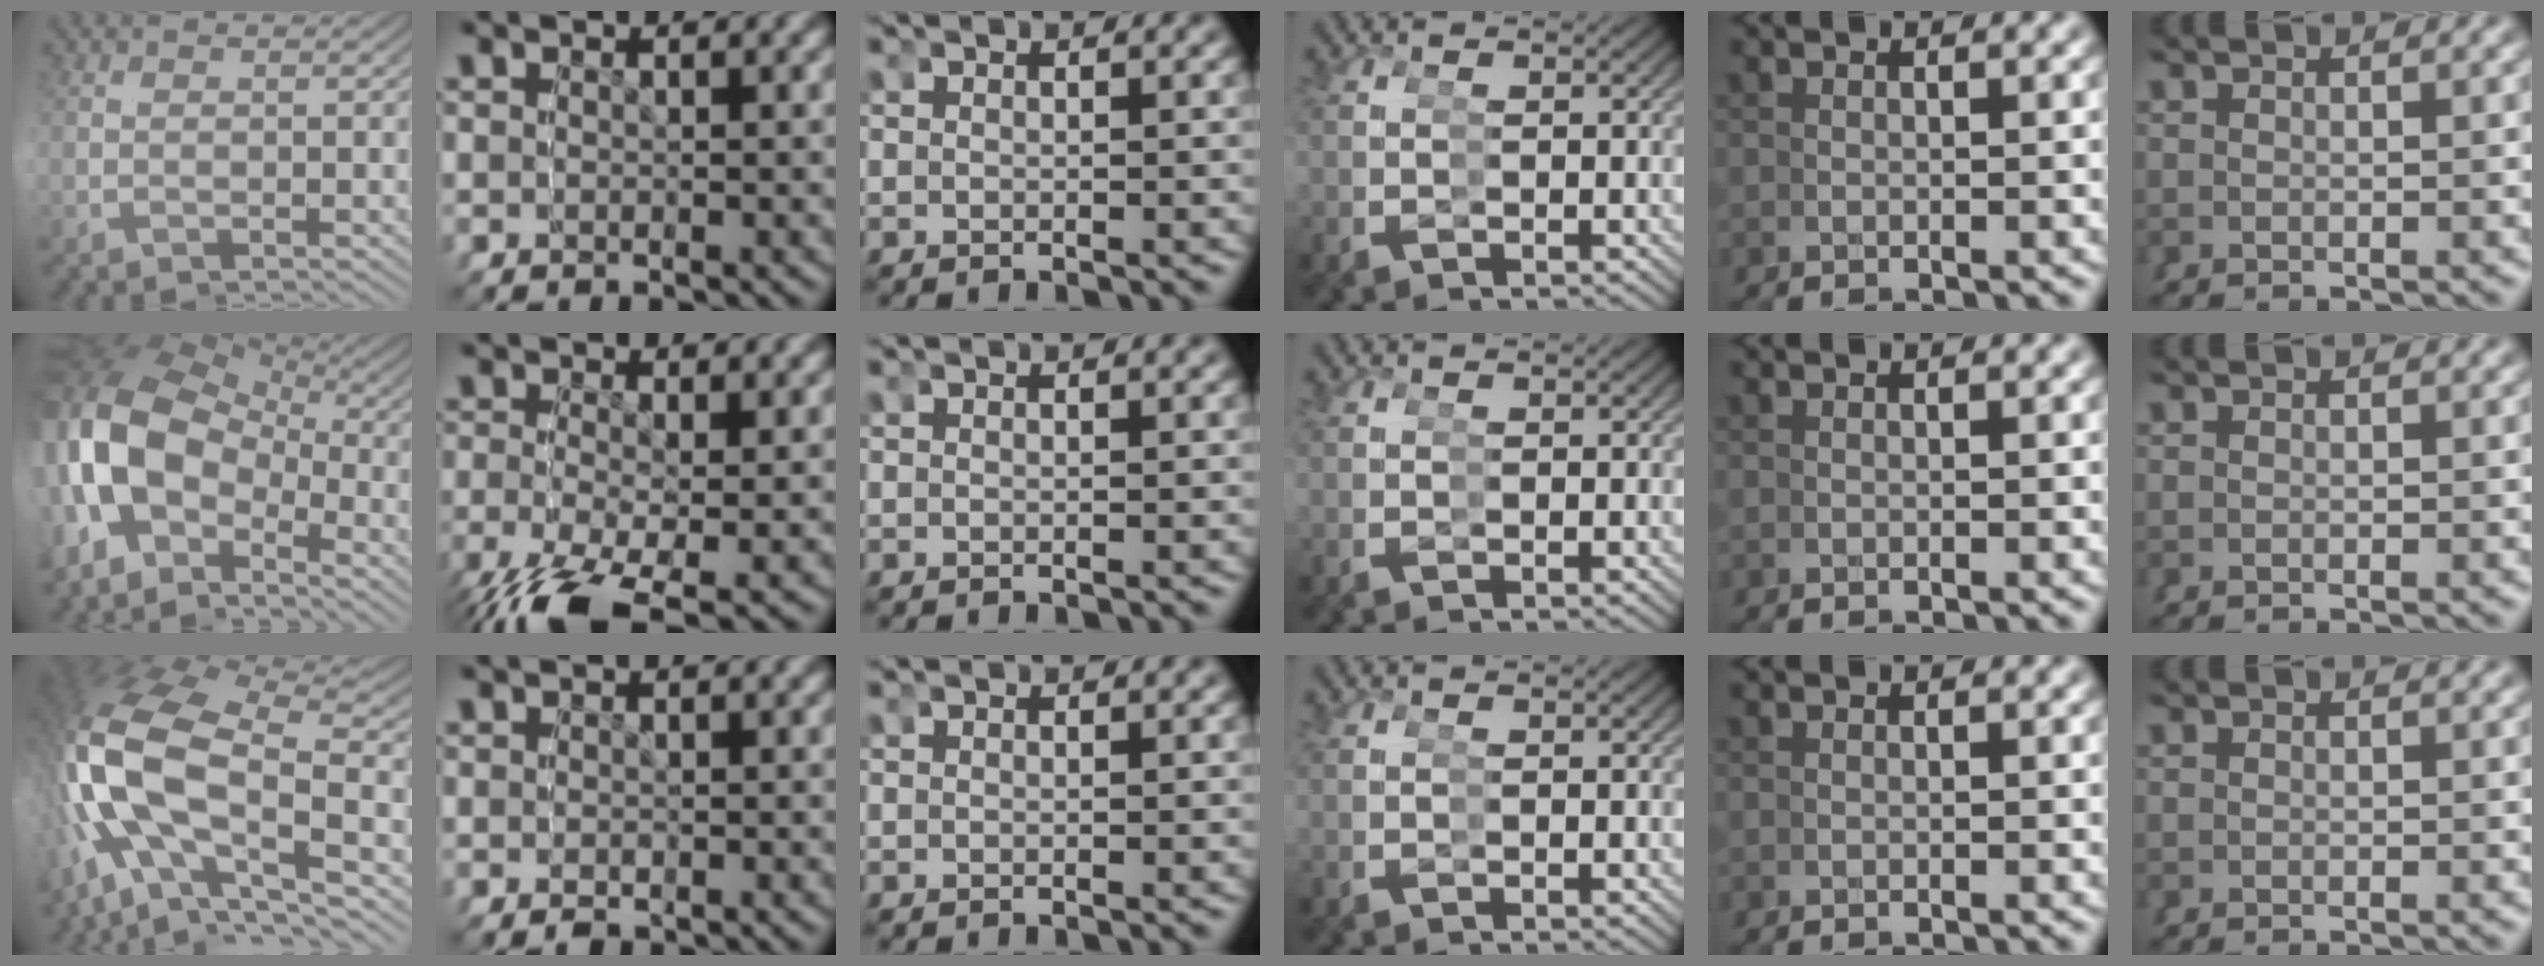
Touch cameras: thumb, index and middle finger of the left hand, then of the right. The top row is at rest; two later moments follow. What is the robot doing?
{"motion": "grasp_and_lifting", "object": "glasses"}